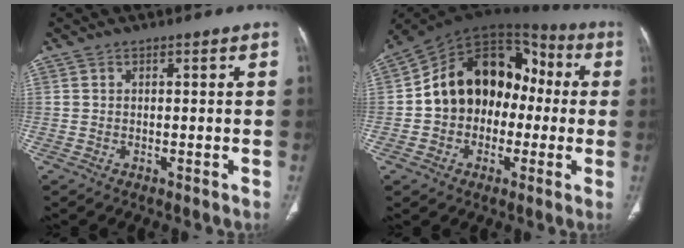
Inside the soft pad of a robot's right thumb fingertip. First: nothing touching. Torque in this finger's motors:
{"motor_torque": [2.40, 2.61, 0.44, -0.21, 0.23]}